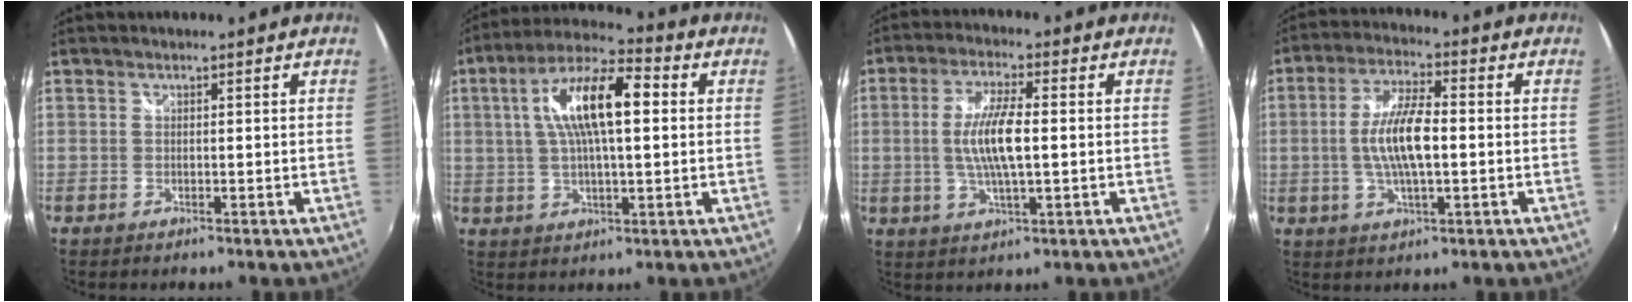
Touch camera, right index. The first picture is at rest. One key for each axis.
{"total": 14.2, "fx": 2.7, "fy": 4.5, "fz": 13.3, "tx": -0.242, "ty": 0.024, "tz": 0.040}
{"total": 8.9, "fx": -0.2, "fy": 2.0, "fz": 8.7, "tx": -0.169, "ty": -0.001, "tz": -0.004}
{"total": 9.9, "fx": -0.8, "fy": 3.0, "fz": 9.4, "tx": -0.186, "ty": 0.004, "tz": -0.016}